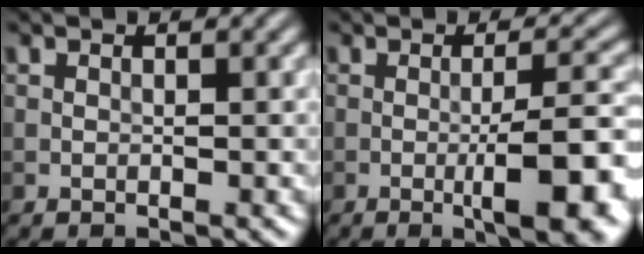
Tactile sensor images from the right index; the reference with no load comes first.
{"total": 7.9, "force": [-2.2, 1.8, 7.4], "torque": [-0.098, 0.000, -0.031]}